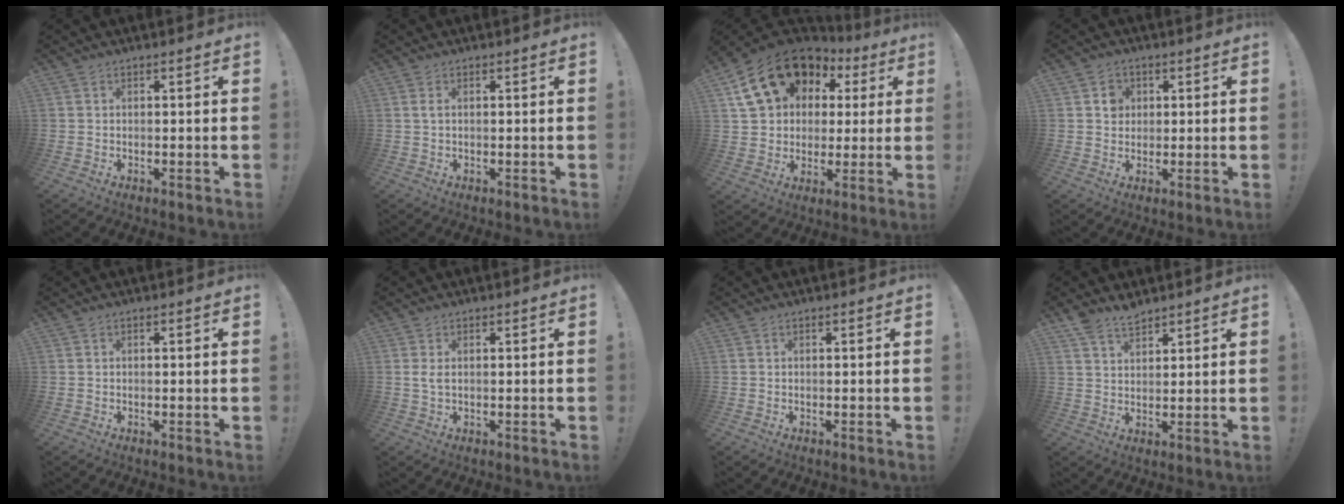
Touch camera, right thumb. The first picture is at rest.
{"total": 1.1, "force": [0.2, 0.3, 1.0], "torque": [-0.021, 0.003, 0.003]}
{"total": 18.2, "force": [8.6, 13.3, 9.0], "torque": [-0.143, -0.038, 0.173]}
{"total": 4.4, "force": [1.2, 4.0, 1.3], "torque": [-0.004, -0.005, 0.019]}
{"total": 0.0}
{"total": 2.1, "force": [0.4, 0.8, 1.9], "torque": [-0.030, 0.000, 0.006]}
{"total": 0.0}
{"total": 5.7, "force": [4.8, 2.4, 2.0], "torque": [-0.034, -0.026, 0.090]}